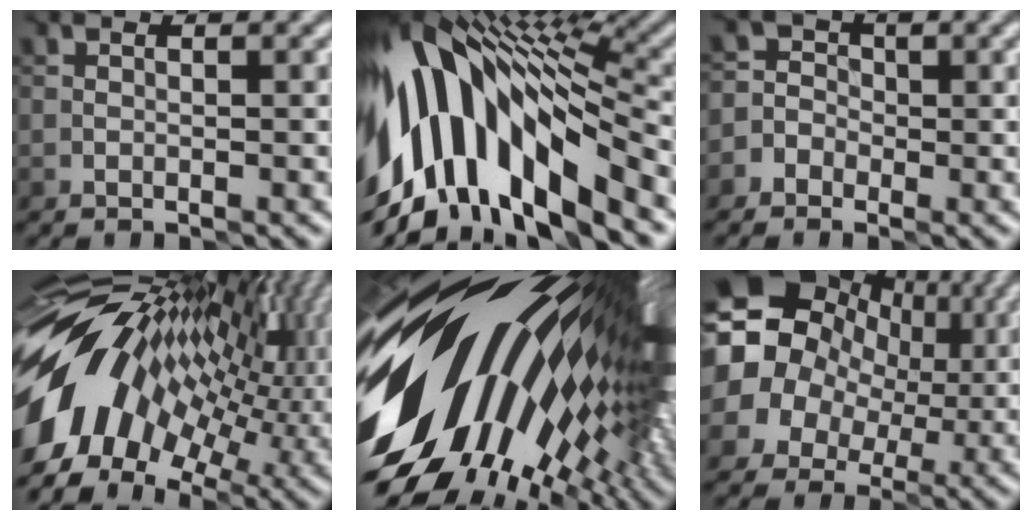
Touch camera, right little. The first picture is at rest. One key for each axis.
{"total": 13.6, "fx": -1.8, "fy": 6.8, "fz": 11.6, "tx": -0.215, "ty": 0.012, "tz": -0.014}
{"total": 1.6, "fx": -0.9, "fy": 1.3, "fz": -0.3, "tx": 0.017, "ty": 0.007, "tz": -0.025}
{"total": 16.7, "fx": 1.1, "fy": 9.0, "fz": 14.0, "tx": -0.246, "ty": 0.003, "tz": 0.014}
{"total": 19.2, "fx": 0.4, "fy": 10.7, "fz": 16.0, "tx": -0.272, "ty": -0.055, "tz": 0.017}
{"total": 17.4, "fx": 3.7, "fy": 15.6, "fz": 6.8, "tx": -0.148, "ty": 0.024, "tz": 0.031}